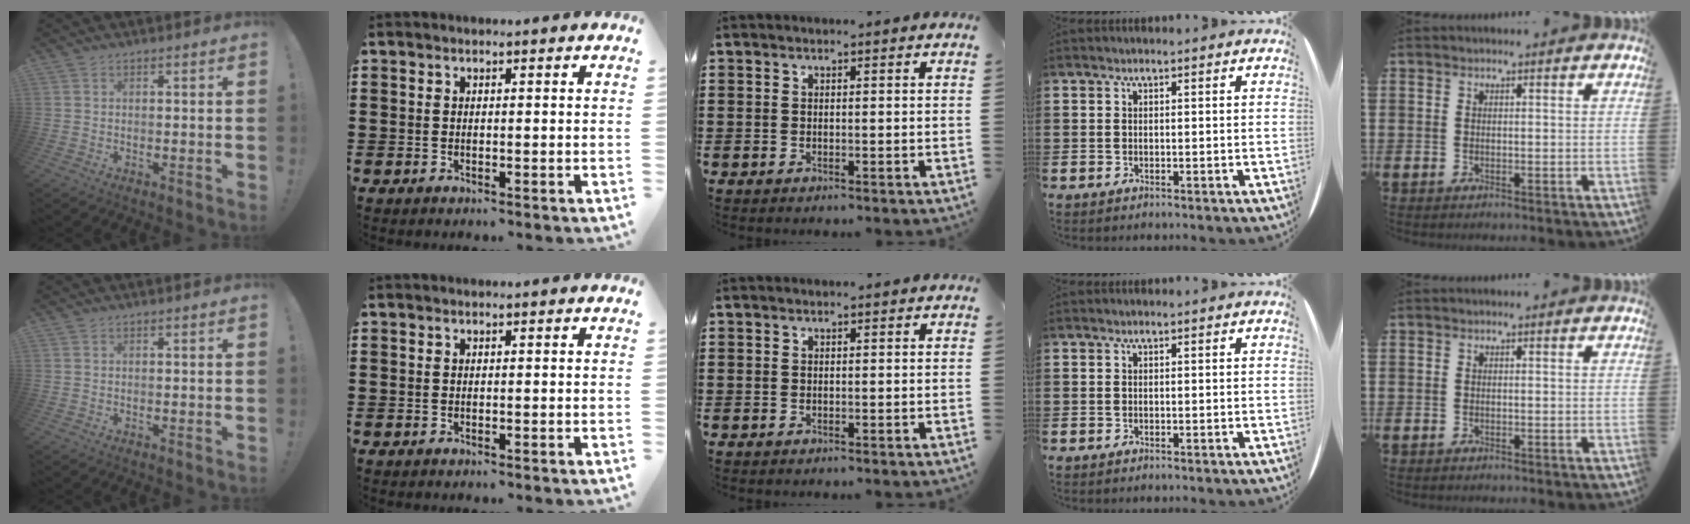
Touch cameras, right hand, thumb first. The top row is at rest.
{}